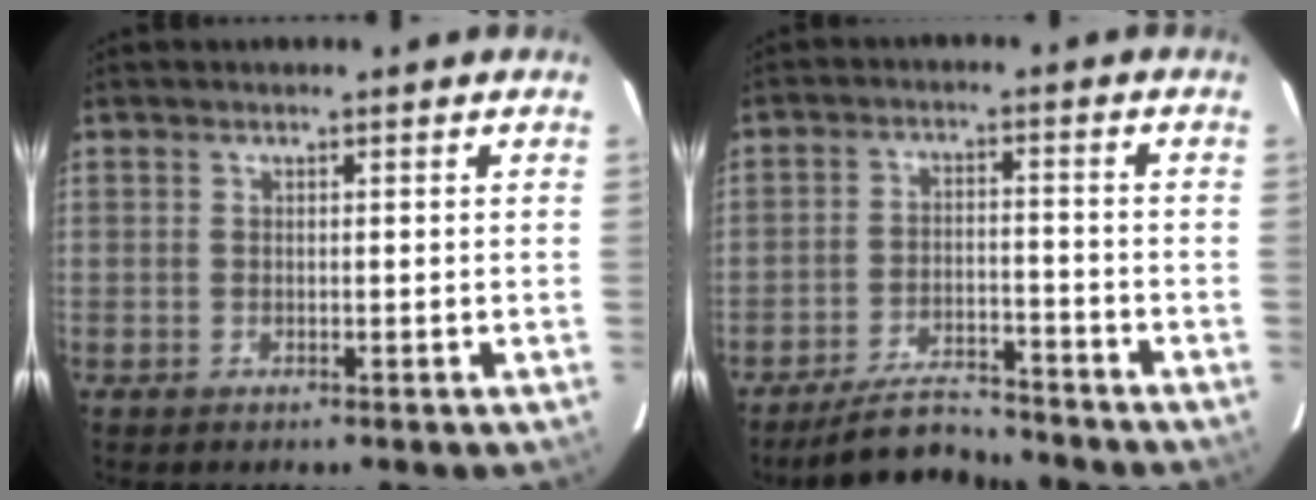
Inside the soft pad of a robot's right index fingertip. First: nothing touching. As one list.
[{"total": 7.2, "force": [-6.9, 1.5, 1.4], "torque": [-0.026, -0.004, -0.118]}]